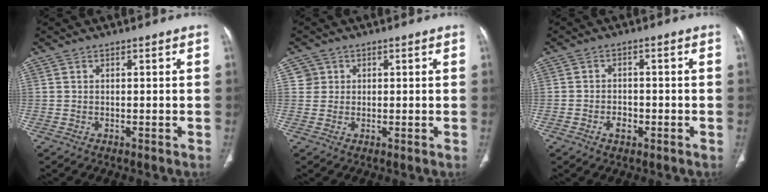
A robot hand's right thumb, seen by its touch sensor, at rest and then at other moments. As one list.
[{"total": 2.3, "force": [0.6, 2.2, -0.1], "torque": [0.021, 0.005, 0.005]}, {"total": 2.7, "force": [-1.3, 1.9, 1.5], "torque": [-0.017, 0.013, -0.020]}]